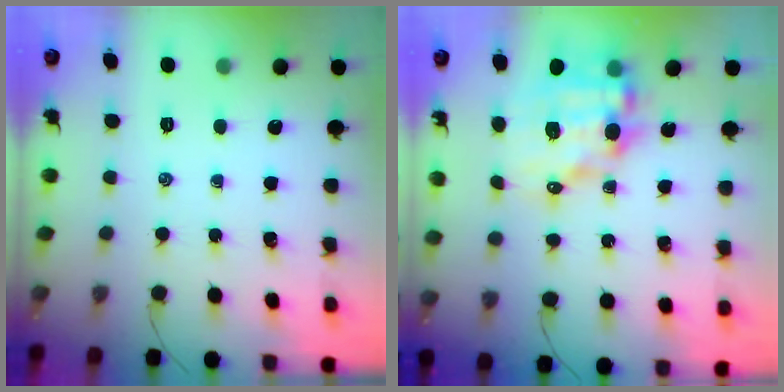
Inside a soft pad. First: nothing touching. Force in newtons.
{"total": 12.7, "press": 12.3, "slide": 3.2}